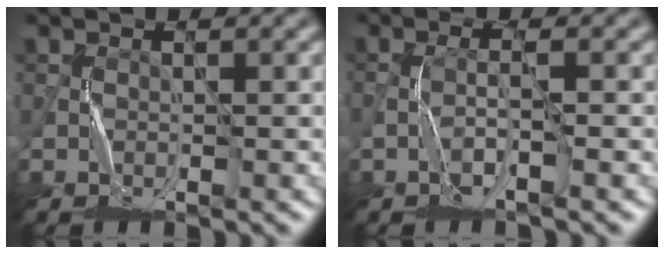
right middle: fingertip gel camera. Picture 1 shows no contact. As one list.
[{"total": 1.6, "force": [-0.7, -0.6, 1.3], "torque": [-0.026, 0.006, -0.019]}]